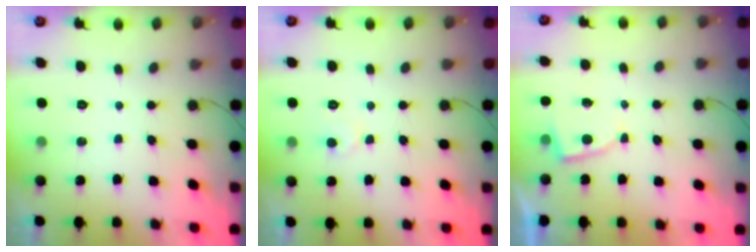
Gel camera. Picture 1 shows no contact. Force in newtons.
{"total": 4.6, "press": 4.6, "slide": 0.4}
{"total": 3.2, "press": 3.2, "slide": 0.5}